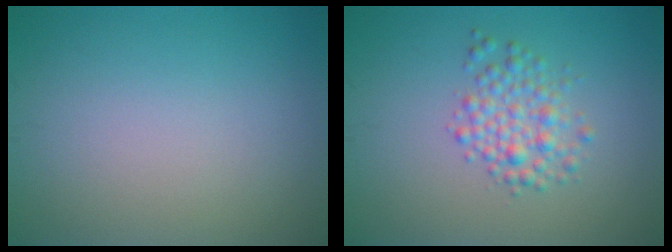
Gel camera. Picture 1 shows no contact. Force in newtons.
{"total": 2.9, "press": 2.9, "slide": 0.0}